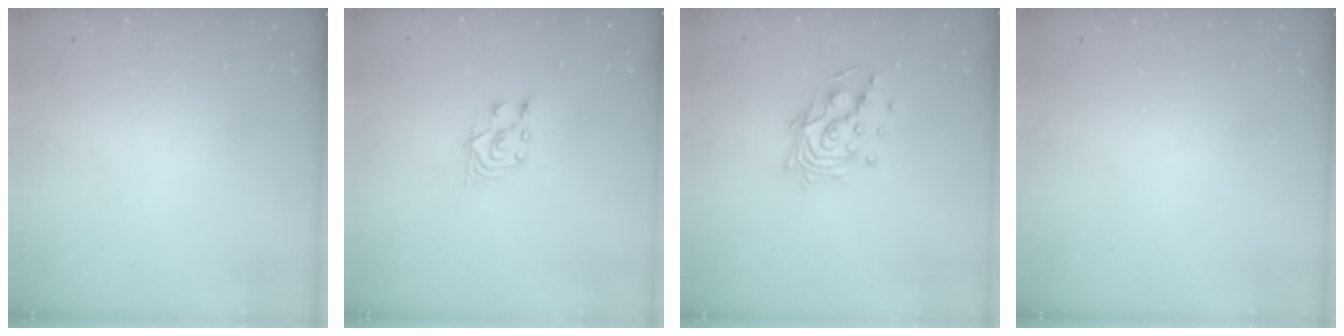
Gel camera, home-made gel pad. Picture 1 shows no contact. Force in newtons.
{"total": 4.4, "press": 4.2, "slide": 1.0}
{"total": 12.8, "press": 12.8, "slide": 1.3}
{"total": 0.0}